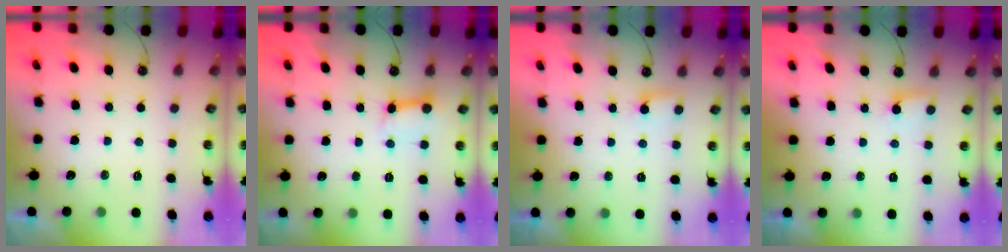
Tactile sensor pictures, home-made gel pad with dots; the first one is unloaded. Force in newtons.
{"total": 7.1, "press": 7.1, "slide": 0.4}
{"total": 4.6, "press": 4.6, "slide": 0.4}
{"total": 5.0, "press": 5.0, "slide": 0.4}